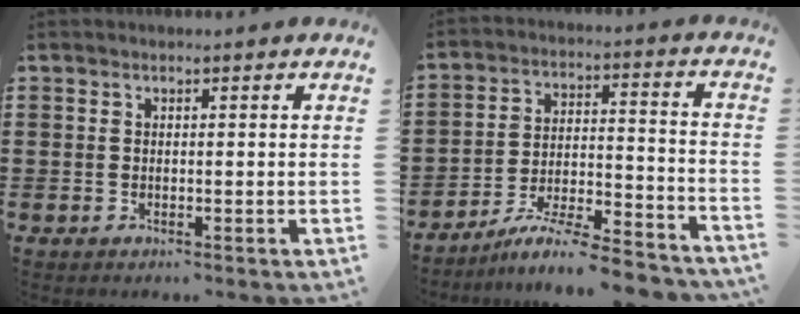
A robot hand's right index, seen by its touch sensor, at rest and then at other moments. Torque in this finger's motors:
{"motor_torque": [0.80, 0.79, 0.22, 0.02]}